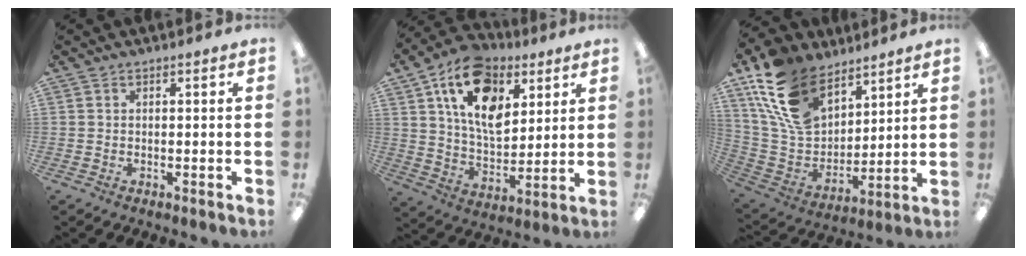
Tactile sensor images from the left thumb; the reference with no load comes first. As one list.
[{"total": 16.8, "force": [8.4, 10.5, 10.0], "torque": [-0.166, -0.023, 0.155]}, {"total": 19.1, "force": [12.1, 11.4, 9.4], "torque": [-0.208, -0.051, 0.232]}]